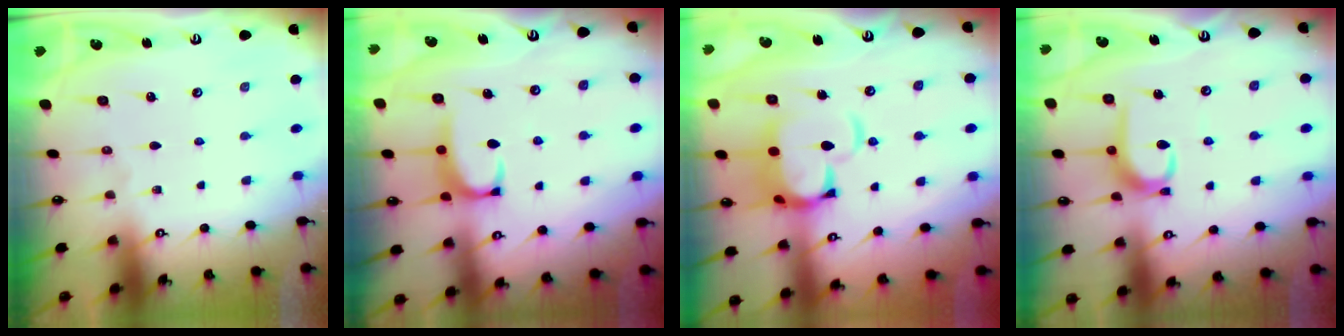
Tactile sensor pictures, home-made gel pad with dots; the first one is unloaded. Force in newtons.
{"total": 2.3, "press": 2.3, "slide": 0.6}
{"total": 6.5, "press": 6.2, "slide": 2.0}
{"total": 8.3, "press": 8.3, "slide": 0.3}